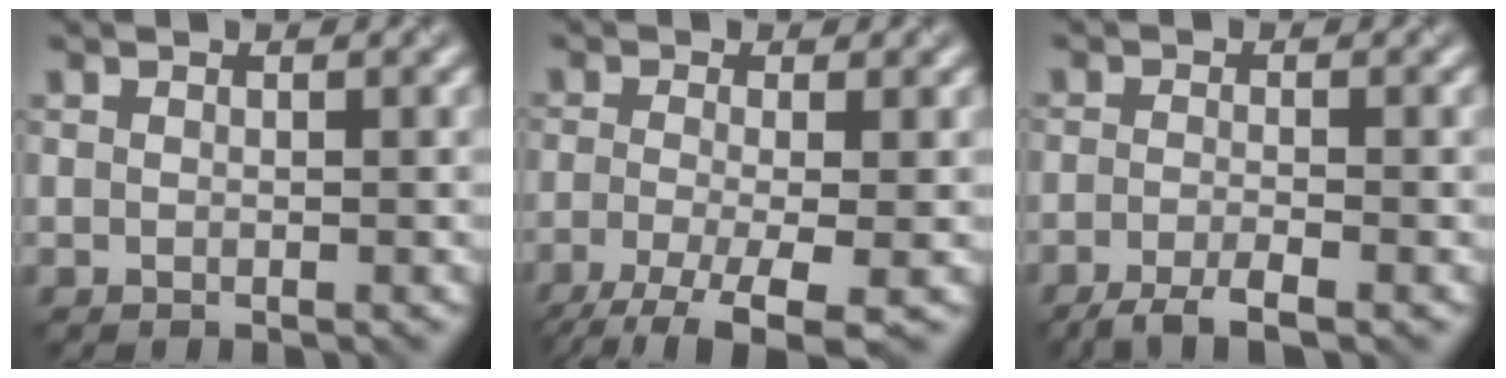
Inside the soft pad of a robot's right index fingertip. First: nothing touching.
{"total": 6.4, "force": [-3.6, 1.8, 4.9], "torque": [-0.086, -0.014, -0.067]}
{"total": 3.3, "force": [-2.3, 0.6, 2.4], "torque": [-0.043, -0.003, -0.051]}